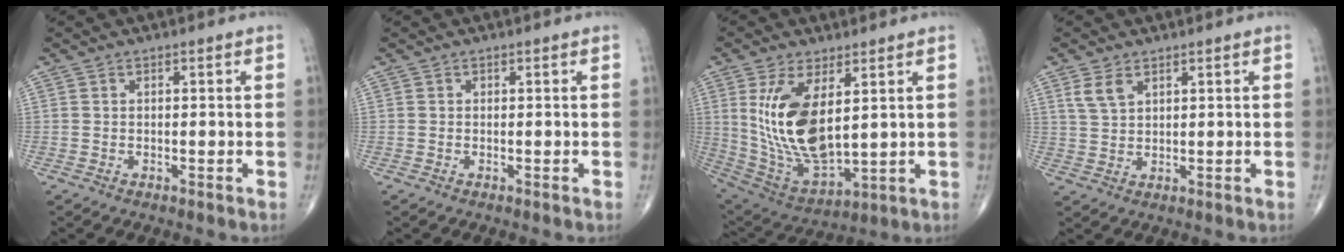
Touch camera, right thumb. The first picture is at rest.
{"total": 0.0}
{"total": 16.4, "force": [3.8, 7.8, 14.0], "torque": [-0.260, -0.023, 0.095]}
{"total": 3.7, "force": [2.1, 2.1, 2.2], "torque": [-0.042, -0.004, 0.050]}